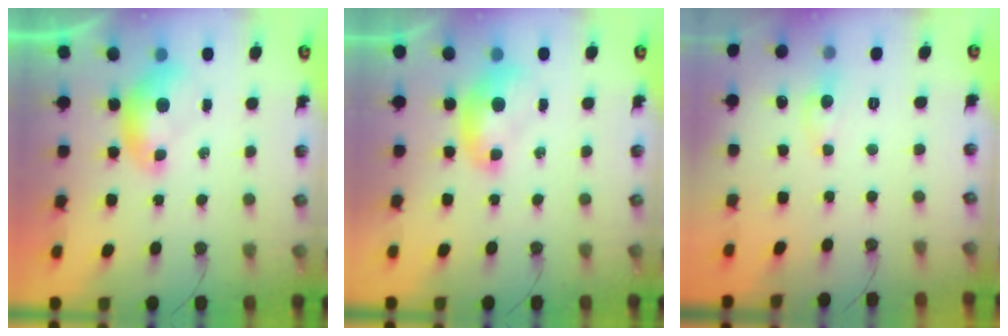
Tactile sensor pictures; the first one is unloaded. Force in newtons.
{"total": 1.2, "press": 1.2, "slide": 0.0}
{"total": 0.8, "press": 0.6, "slide": 0.5}